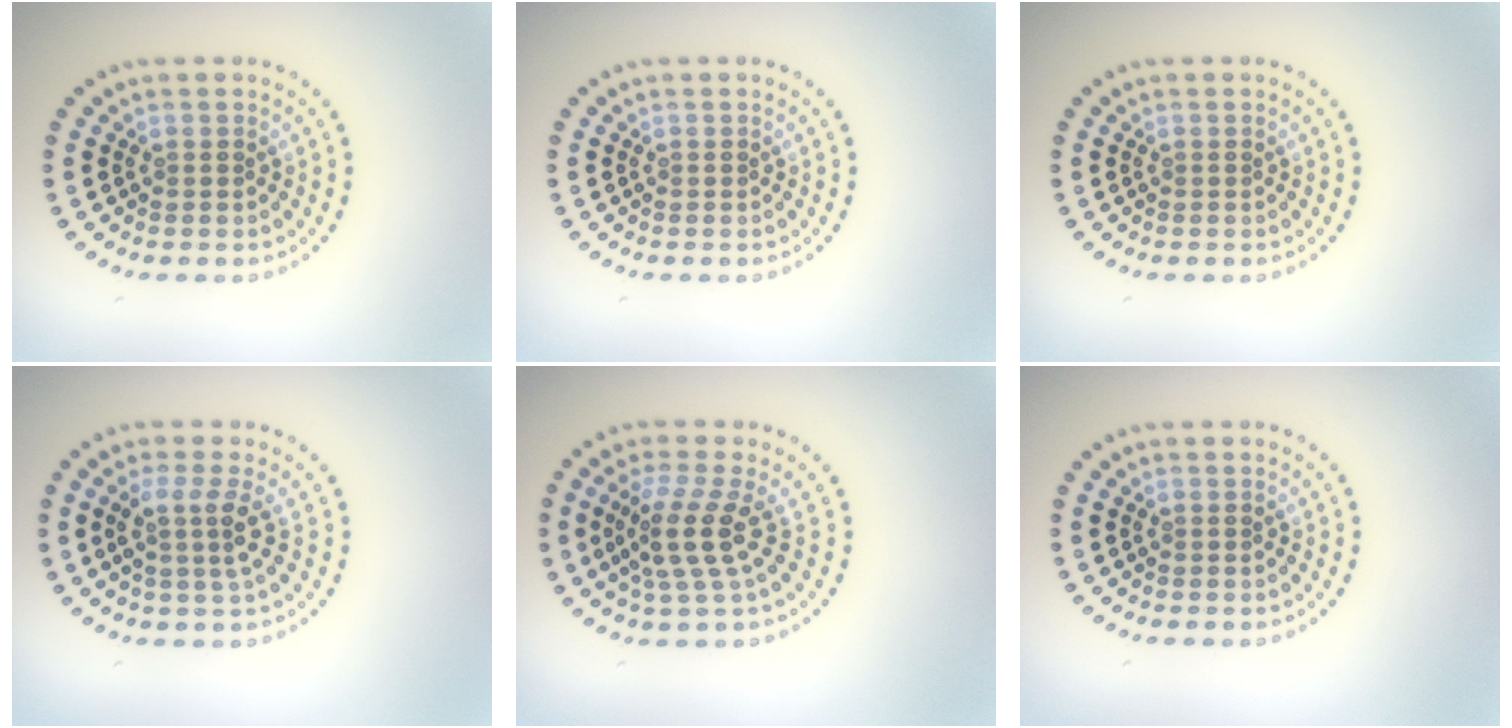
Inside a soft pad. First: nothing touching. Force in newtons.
{"total": 0.0}
{"total": 0.0}
{"total": 2.7, "press": 2.0, "slide": 1.9}
{"total": 3.7, "press": 2.8, "slide": 2.5}
{"total": 0.0}